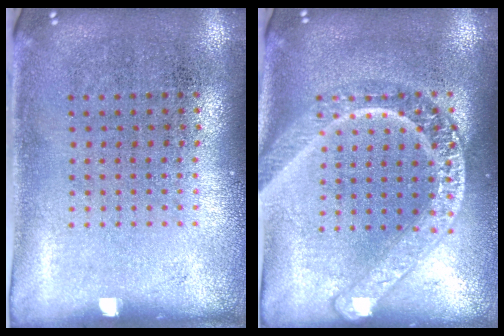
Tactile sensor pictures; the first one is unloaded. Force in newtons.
{"total": 2.9, "press": 2.9, "slide": 0.4}